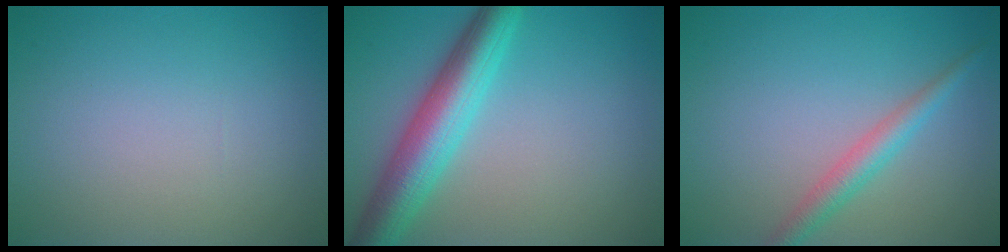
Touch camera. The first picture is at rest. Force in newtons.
{"total": 6.5, "press": 6.5, "slide": 0.2}
{"total": 2.5, "press": 2.5, "slide": 0.0}